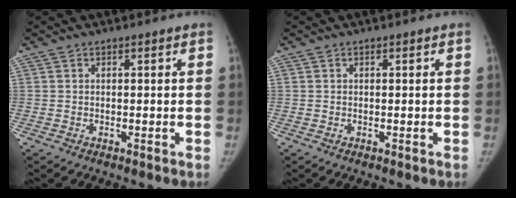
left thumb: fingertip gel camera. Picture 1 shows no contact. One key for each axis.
{"total": 0.0}